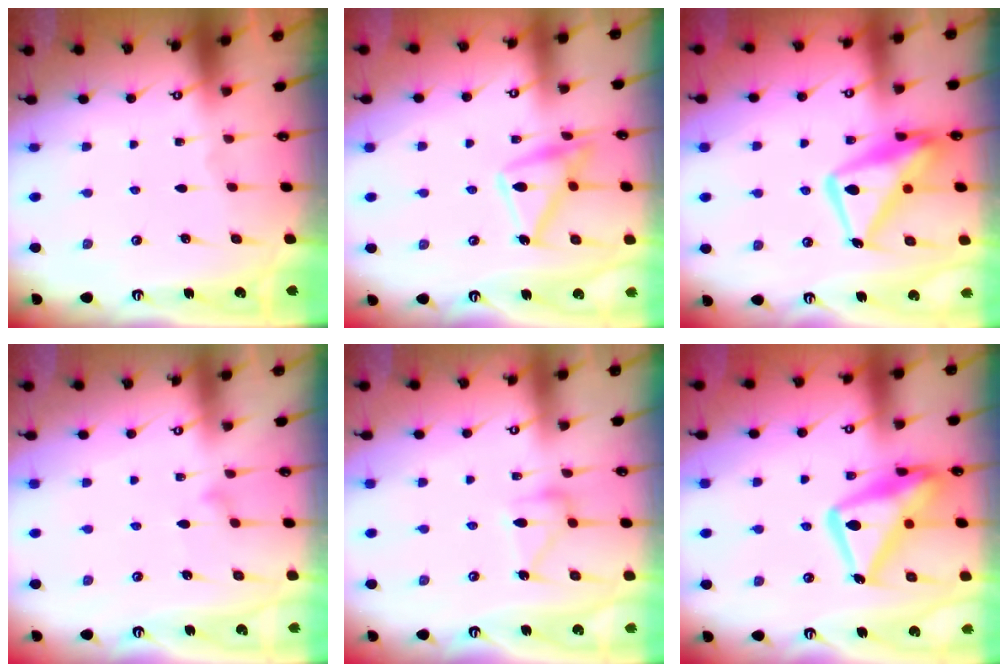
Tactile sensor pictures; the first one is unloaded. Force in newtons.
{"total": 15.1, "press": 15.0, "slide": 1.0}
{"total": 15.0, "press": 14.9, "slide": 1.6}
{"total": 9.0, "press": 9.0, "slide": 0.4}
{"total": 12.6, "press": 12.6, "slide": 0.4}
{"total": 19.7, "press": 19.7, "slide": 1.8}